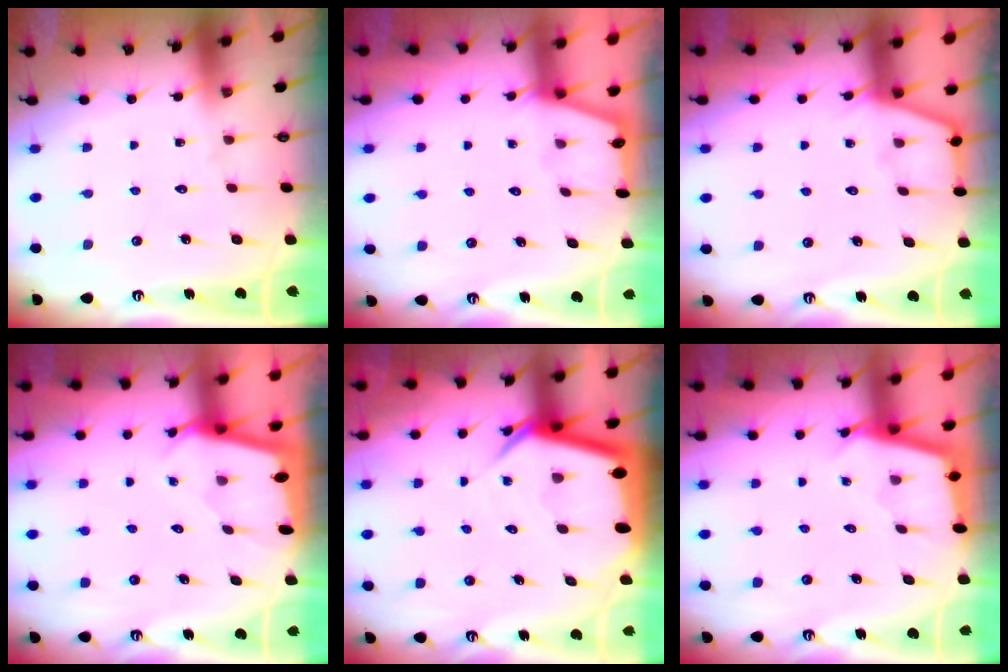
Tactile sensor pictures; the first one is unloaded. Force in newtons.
{"total": 1.0, "press": 1.0, "slide": 0.2}
{"total": 3.3, "press": 3.2, "slide": 0.5}
{"total": 1.7, "press": 1.6, "slide": 0.2}
{"total": 7.0, "press": 7.0, "slide": 0.5}
{"total": 2.3, "press": 2.3, "slide": 0.1}